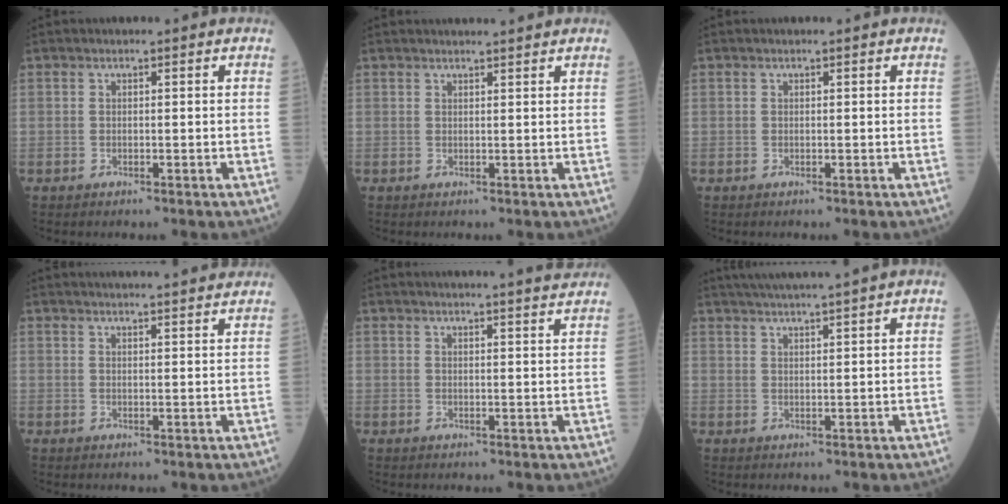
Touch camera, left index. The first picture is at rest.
{"total": 4.8, "force": [4.6, -0.1, 1.6], "torque": [-0.018, 0.021, 0.053]}
{"total": 0.0}
{"total": 13.4, "force": [12.6, 0.6, 4.8], "torque": [-0.065, 0.023, 0.152]}
{"total": 9.7, "force": [9.2, -0.9, 3.1], "torque": [-0.043, 0.003, 0.101]}
{"total": 9.1, "force": [7.9, -1.3, 4.3], "torque": [-0.067, 0.021, 0.112]}